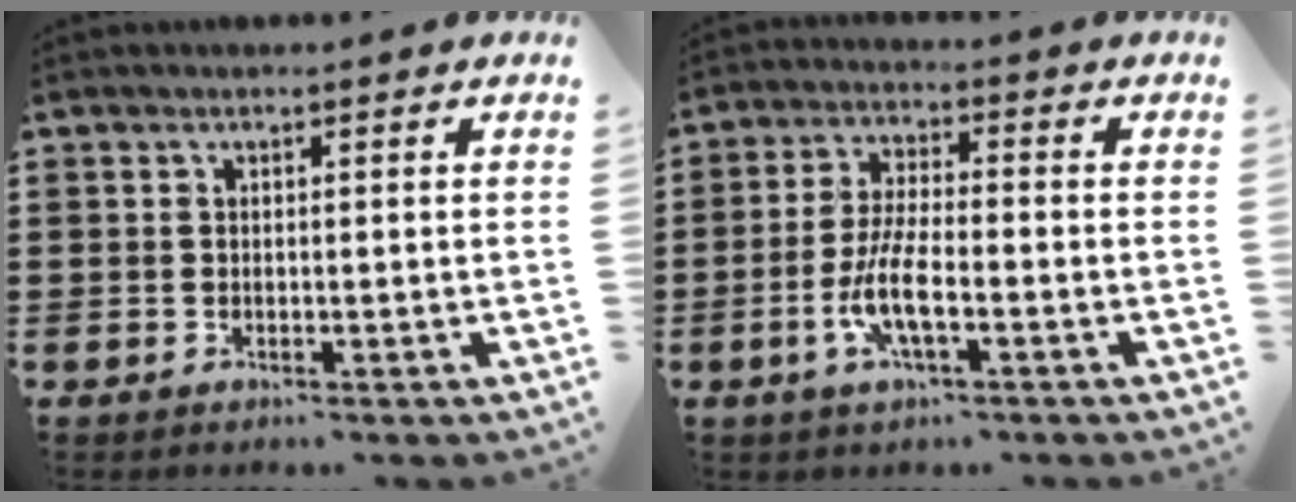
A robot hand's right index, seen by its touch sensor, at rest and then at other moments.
{"total": 7.1, "force": [-2.6, 1.9, 6.3], "torque": [-0.146, -0.014, -0.054]}